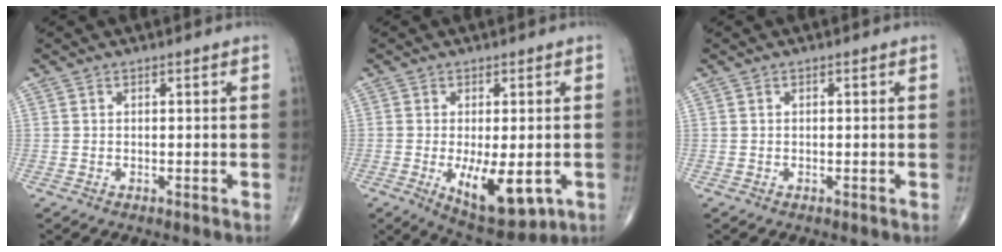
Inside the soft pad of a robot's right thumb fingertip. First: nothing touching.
{"total": 11.0, "force": [-2.8, 4.6, 9.6], "torque": [-0.139, -0.018, -0.030]}
{"total": 0.0}